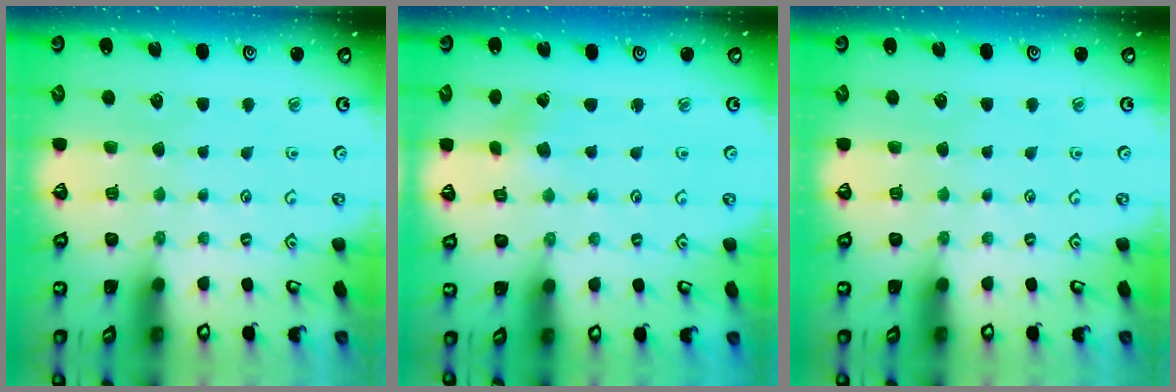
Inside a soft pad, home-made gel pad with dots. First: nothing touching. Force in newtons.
{"total": 0.0}
{"total": 0.0}